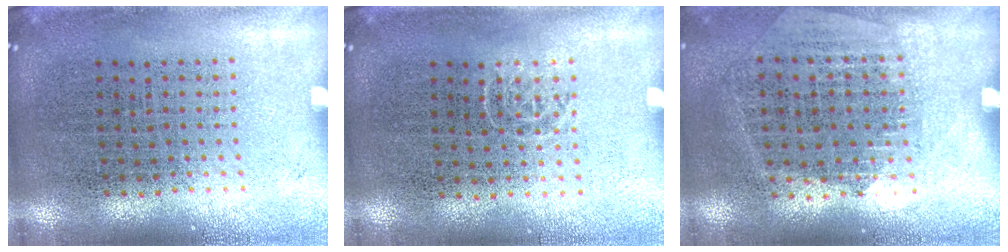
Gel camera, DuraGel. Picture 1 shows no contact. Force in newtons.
{"total": 0.6, "press": 0.4, "slide": 0.5}
{"total": 1.3, "press": 1.2, "slide": 0.6}